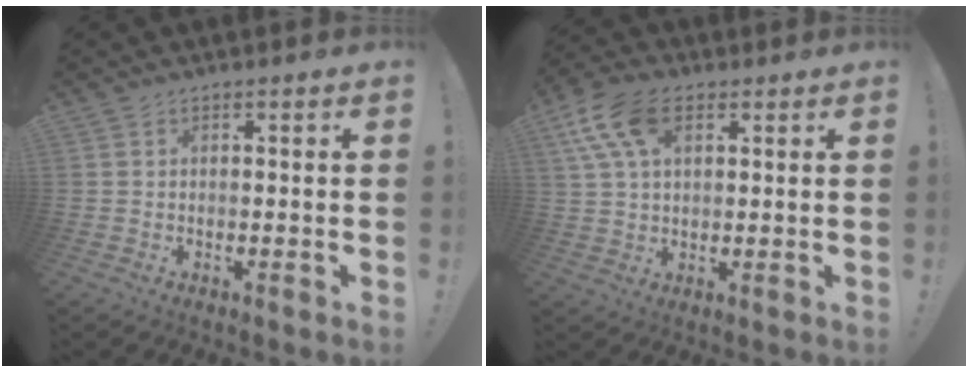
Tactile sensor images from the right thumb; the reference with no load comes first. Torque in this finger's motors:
{"motor_torque": [-0.04, 0.36, 0.16, -0.03, 0.17]}